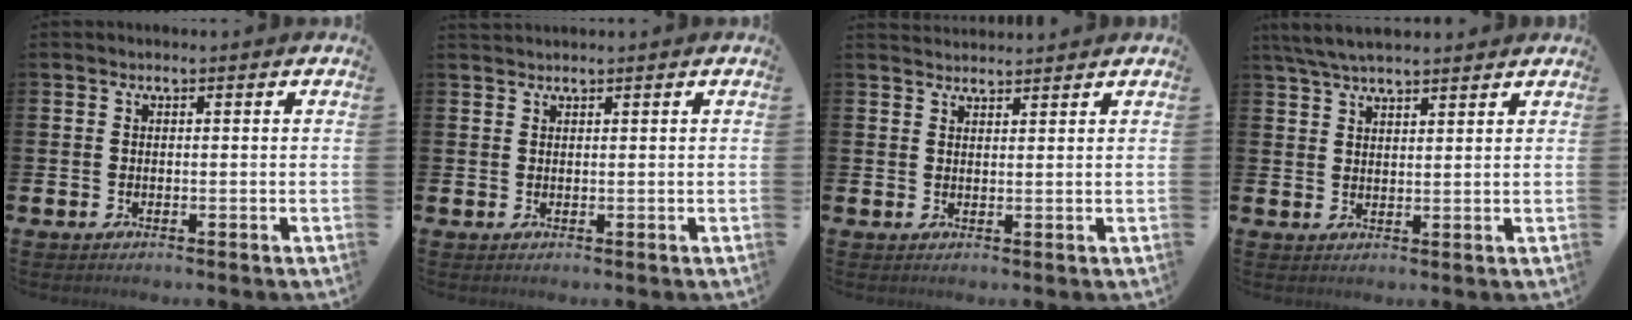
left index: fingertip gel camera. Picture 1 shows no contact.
{"total": 0.9, "force": [0.9, 0.0, 0.0], "torque": [0.003, 0.000, 0.016]}
{"total": 2.1, "force": [2.1, 0.3, -0.1], "torque": [0.001, -0.009, 0.039]}
{"total": 5.0, "force": [4.6, 0.9, 1.8], "torque": [-0.042, -0.012, 0.085]}